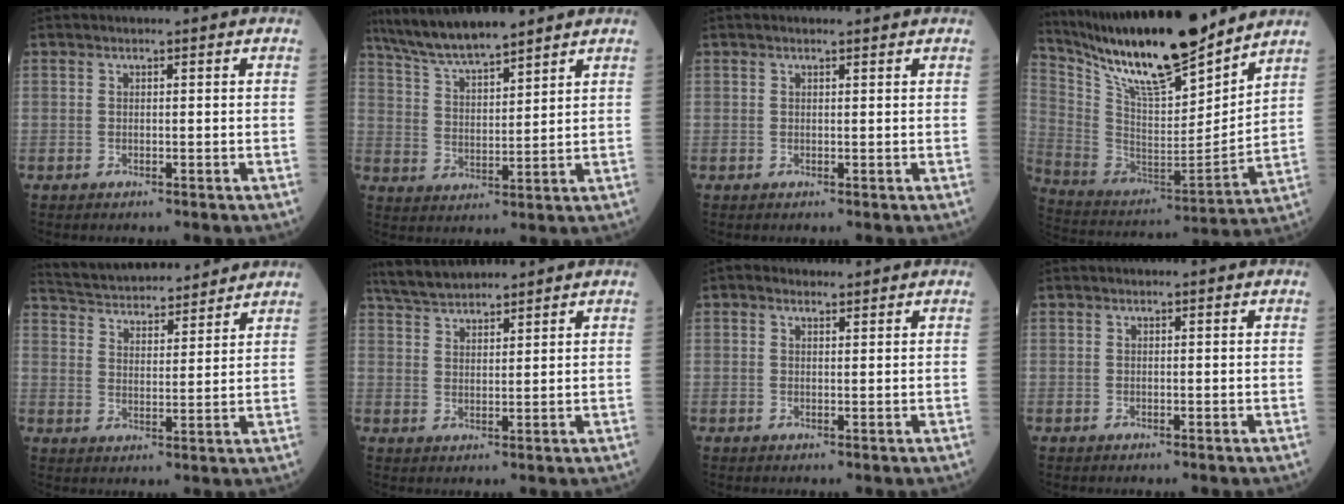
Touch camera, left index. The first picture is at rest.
{"total": 10.3, "force": [9.0, 1.2, 4.9], "torque": [-0.097, 0.017, 0.170]}
{"total": 1.0, "force": [0.9, 0.1, 0.5], "torque": [-0.010, 0.008, 0.014]}
{"total": 21.4, "force": [17.8, 2.8, 11.5], "torque": [-0.213, -0.013, 0.321]}
{"total": 16.3, "force": [15.3, 2.6, 4.8], "torque": [-0.084, 0.029, 0.236]}
{"total": 6.4, "force": [5.9, 1.1, 2.0], "torque": [-0.047, 0.026, 0.114]}
{"total": 1.4, "force": [1.0, 0.8, 0.5], "torque": [-0.016, 0.011, 0.014]}
{"total": 0.0}